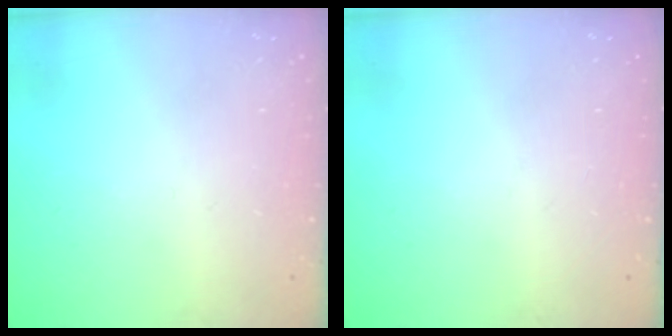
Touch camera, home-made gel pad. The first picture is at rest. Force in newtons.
{"total": 0.0}